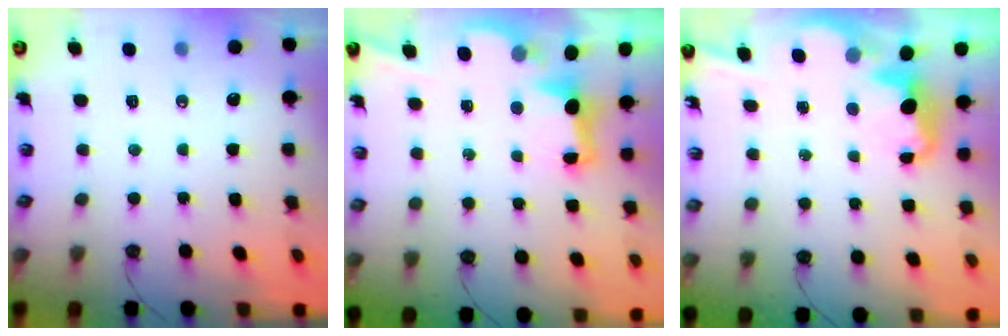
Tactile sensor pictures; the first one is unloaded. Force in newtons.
{"total": 2.7, "press": 2.6, "slide": 0.9}
{"total": 3.5, "press": 3.5, "slide": 0.7}